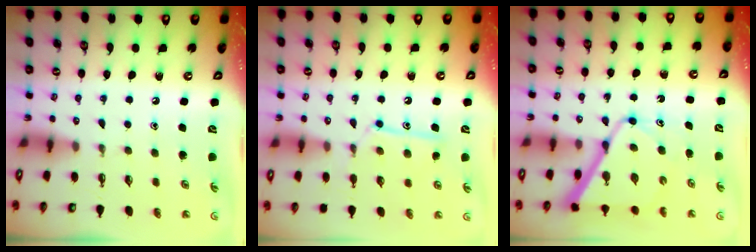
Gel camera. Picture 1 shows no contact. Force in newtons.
{"total": 12.3, "press": 12.3, "slide": 0.8}
{"total": 12.4, "press": 12.3, "slide": 1.2}